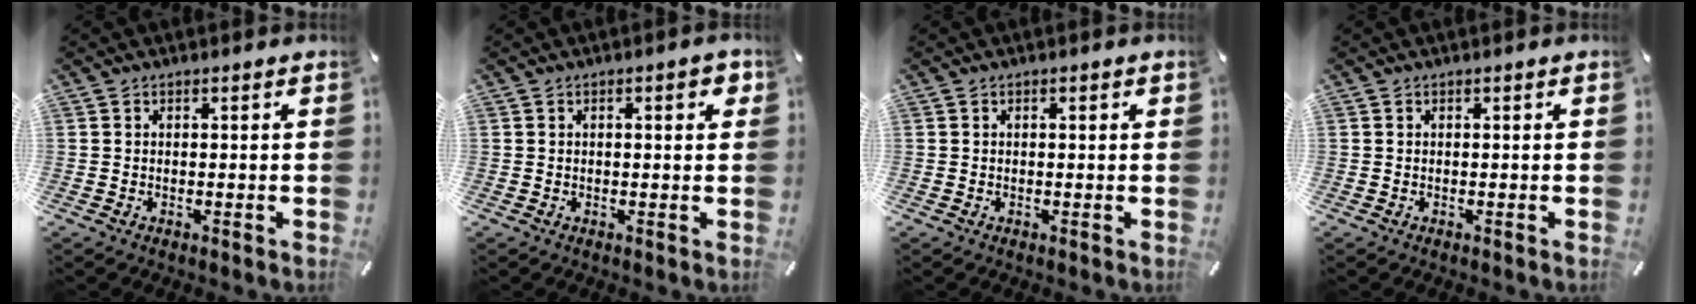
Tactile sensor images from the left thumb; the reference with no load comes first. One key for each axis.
{"total": 3.2, "fx": 1.0, "fy": 1.1, "fz": 2.9, "tx": -0.034, "ty": -0.003, "tz": 0.009}
{"total": 0.5, "fx": 0.1, "fy": 0.3, "fz": 0.4, "tx": -0.008, "ty": 0.001, "tz": 0.000}
{"total": 0.0}